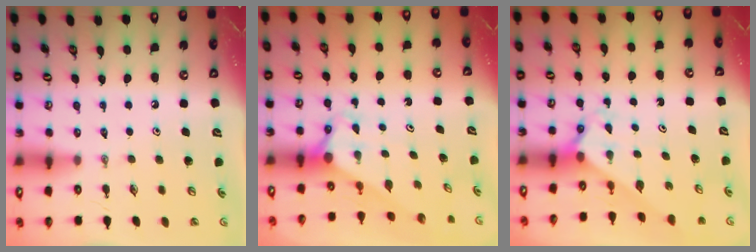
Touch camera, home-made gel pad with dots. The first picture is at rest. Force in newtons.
{"total": 2.9, "press": 2.9, "slide": 0.0}
{"total": 2.1, "press": 2.1, "slide": 0.1}